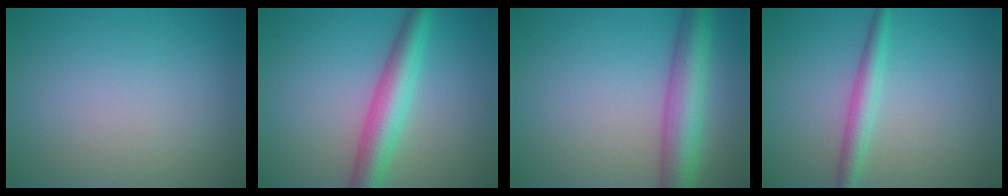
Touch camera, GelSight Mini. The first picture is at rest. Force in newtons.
{"total": 5.1, "press": 5.1, "slide": 0.0}
{"total": 6.2, "press": 6.2, "slide": 0.1}
{"total": 2.4, "press": 2.4, "slide": 0.1}